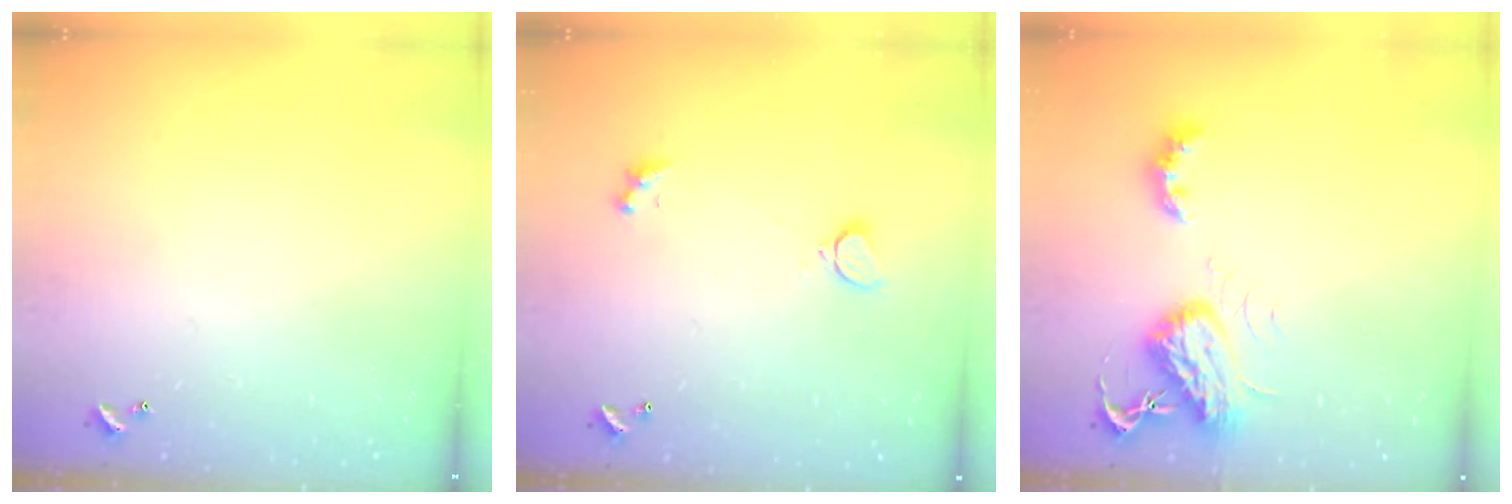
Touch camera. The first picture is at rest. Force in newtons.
{"total": 2.1, "press": 2.0, "slide": 0.6}
{"total": 8.3, "press": 8.2, "slide": 0.9}